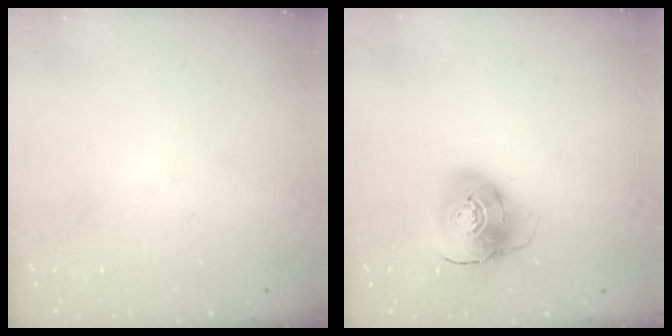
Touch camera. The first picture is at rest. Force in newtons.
{"total": 9.9, "press": 9.8, "slide": 1.4}